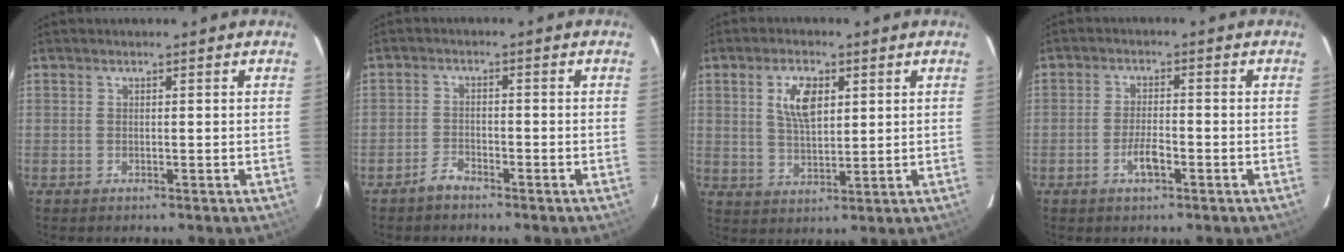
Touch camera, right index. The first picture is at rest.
{"total": 2.7, "force": [-2.4, 1.1, 0.8], "torque": [-0.025, 0.006, -0.044]}
{"total": 7.1, "force": [2.5, 3.4, 5.7], "torque": [-0.104, 0.006, 0.051]}
{"total": 4.0, "force": [-2.0, 1.3, 3.3], "torque": [-0.069, 0.001, -0.036]}